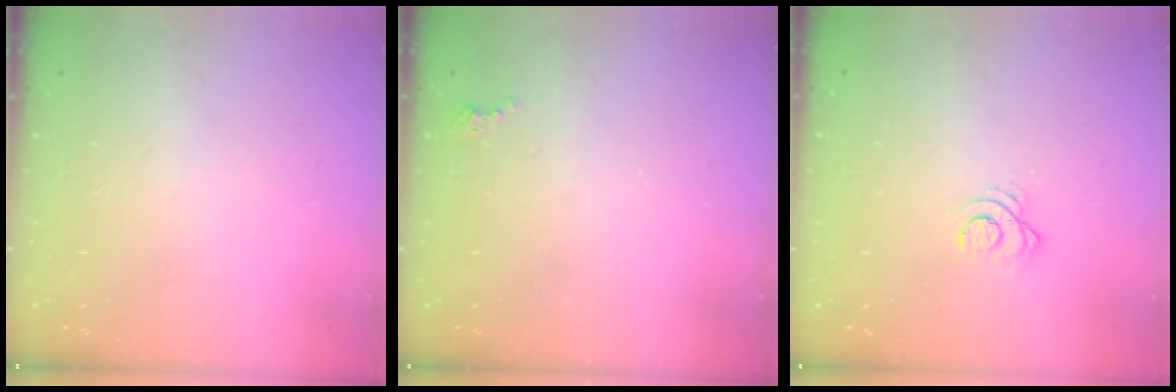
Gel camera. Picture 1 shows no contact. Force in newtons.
{"total": 2.3, "press": 2.3, "slide": 0.3}
{"total": 2.9, "press": 2.9, "slide": 0.3}